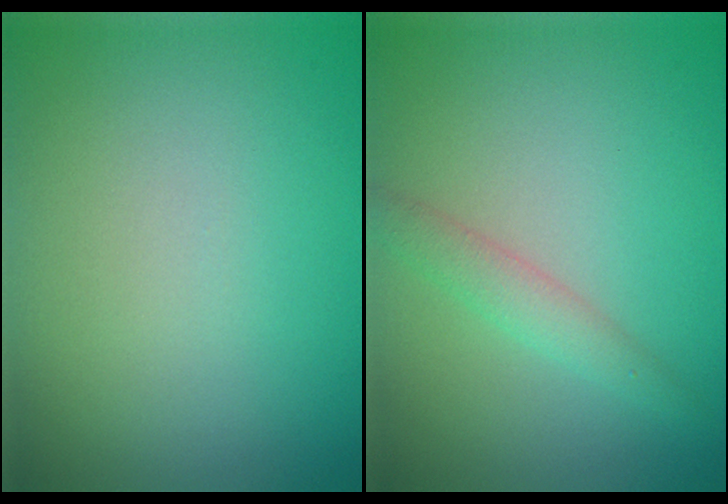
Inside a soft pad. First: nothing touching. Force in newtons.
{"total": 1.9, "press": 1.9, "slide": 0.0}